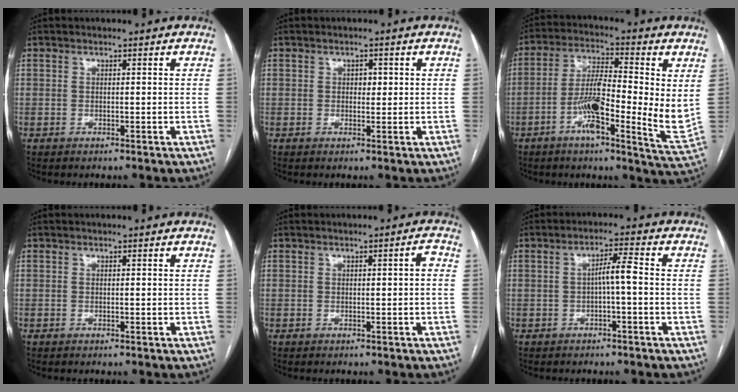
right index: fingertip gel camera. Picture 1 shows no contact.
{"total": 1.6, "force": [0.3, 1.0, 1.2], "torque": [-0.013, 0.002, 0.003]}
{"total": 14.1, "force": [-1.2, 2.2, 13.9], "torque": [-0.232, -0.006, -0.031]}
{"total": 0.0}
{"total": 1.3, "force": [0.0, 0.2, 1.3], "torque": [-0.014, 0.004, 0.000]}
{"total": 3.6, "force": [-0.5, 0.2, 3.6], "torque": [-0.059, 0.010, -0.006]}